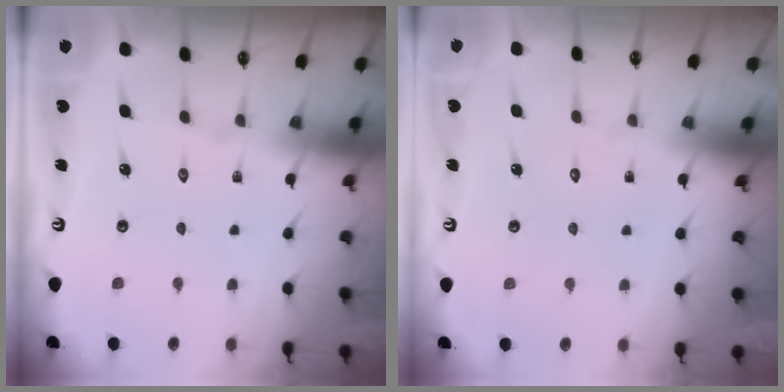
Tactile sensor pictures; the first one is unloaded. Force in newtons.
{"total": 1.8, "press": 1.7, "slide": 0.1}